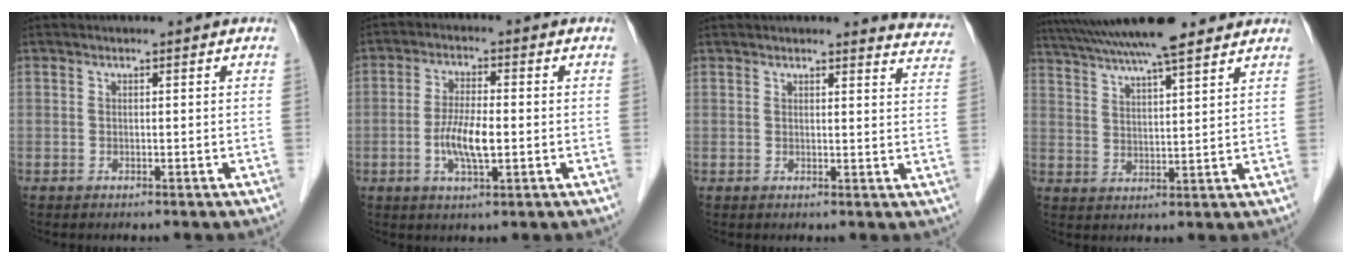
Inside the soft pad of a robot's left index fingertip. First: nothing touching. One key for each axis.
{"total": 6.1, "fx": -1.4, "fy": 1.4, "fz": 5.8, "tx": -0.120, "ty": -0.007, "tz": -0.026}
{"total": 7.0, "fx": 6.8, "fy": 1.0, "fz": 0.9, "tx": 0.015, "ty": -0.029, "tz": 0.044}
{"total": 17.0, "fx": 14.4, "fy": 1.8, "fz": 8.8, "tx": -0.160, "ty": 0.037, "tz": 0.224}